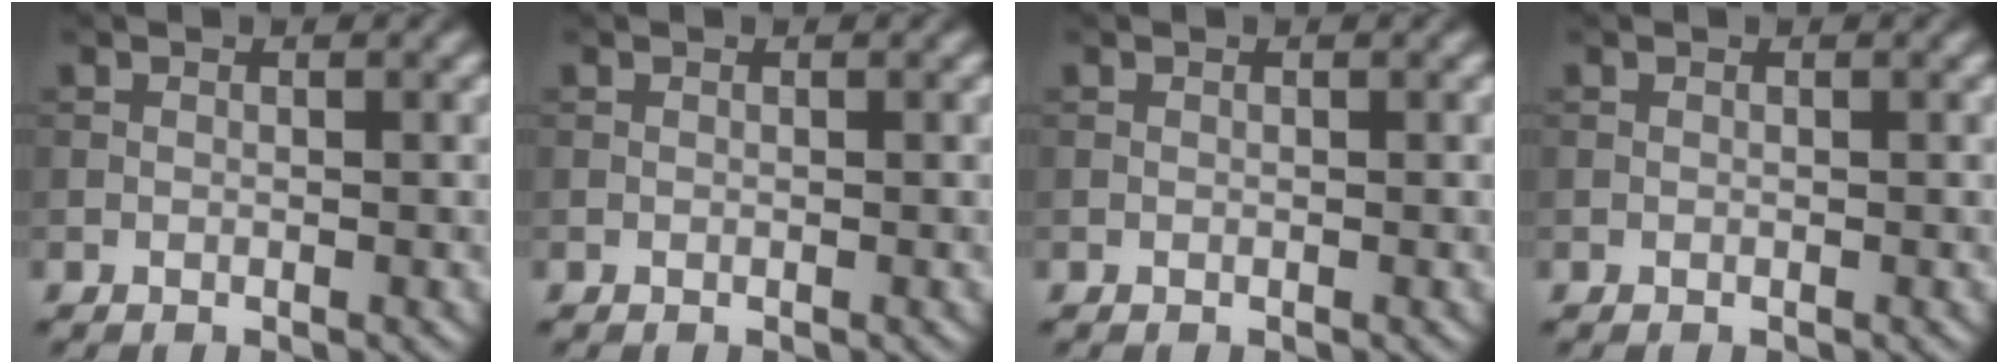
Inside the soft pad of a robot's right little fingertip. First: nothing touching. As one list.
[{"total": 0.0}, {"total": 0.0}, {"total": 0.0}]